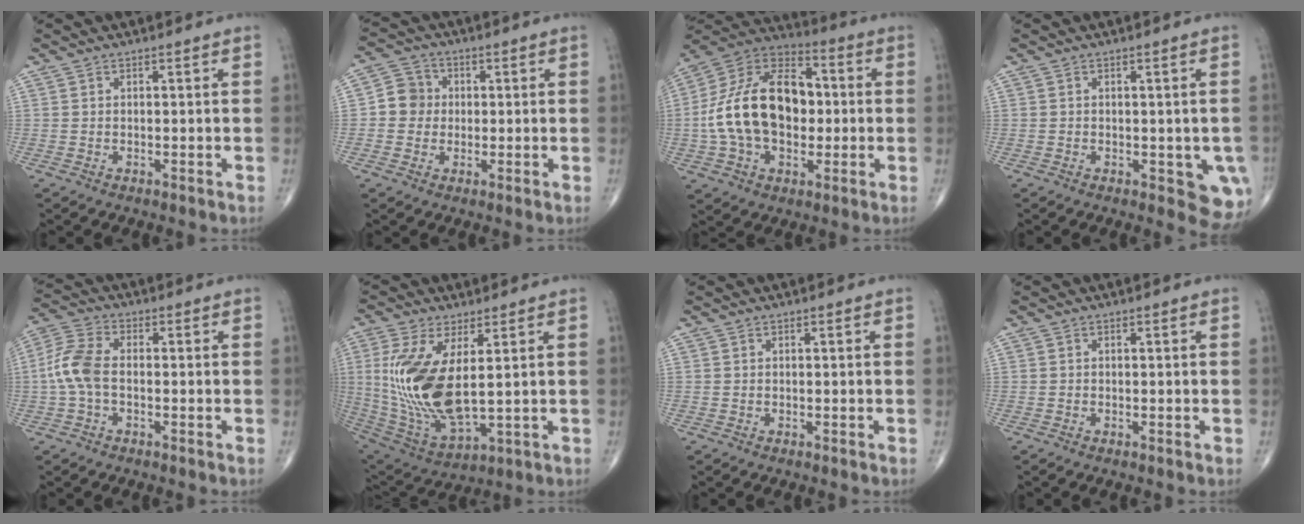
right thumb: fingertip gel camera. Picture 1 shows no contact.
{"total": 5.7, "force": [0.0, 5.4, 1.8], "torque": [-0.007, 0.012, -0.009]}
{"total": 21.9, "force": [-0.3, 14.1, 16.7], "torque": [-0.293, 0.031, -0.008]}
{"total": 6.1, "force": [-1.5, 2.9, 5.1], "torque": [-0.027, -0.007, -0.016]}
{"total": 7.5, "force": [-0.8, 4.3, 6.1], "torque": [-0.146, 0.022, -0.025]}
{"total": 17.5, "force": [2.3, 7.3, 15.7], "torque": [-0.331, -0.027, 0.063]}
{"total": 0.0}
{"total": 0.0}